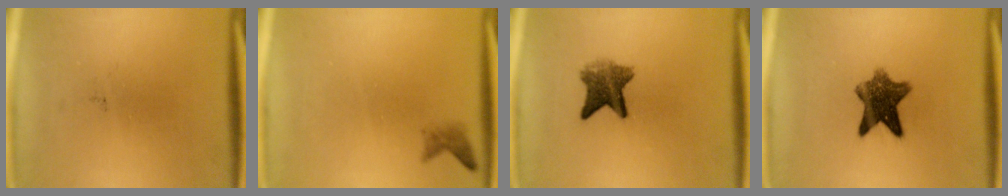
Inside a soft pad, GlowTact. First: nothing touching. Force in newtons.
{"total": 1.3}
{"total": 5.9}
{"total": 8.7}